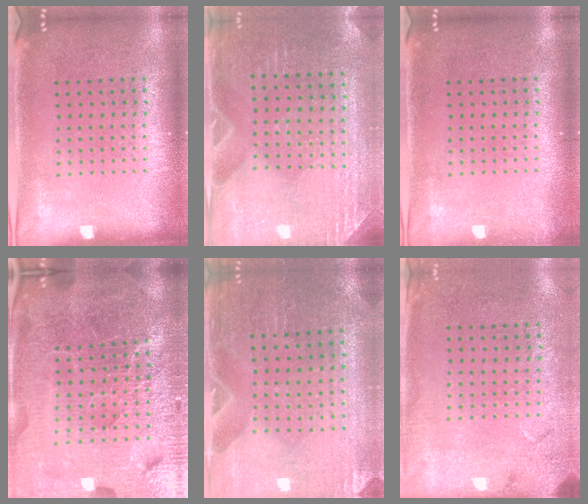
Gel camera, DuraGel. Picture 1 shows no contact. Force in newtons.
{"total": 3.0, "press": 2.9, "slide": 0.6}
{"total": 0.7, "press": 0.7, "slide": 0.0}
{"total": 7.1, "press": 6.2, "slide": 3.5}
{"total": 0.6, "press": 0.6, "slide": 0.0}
{"total": 2.7, "press": 2.2, "slide": 1.6}